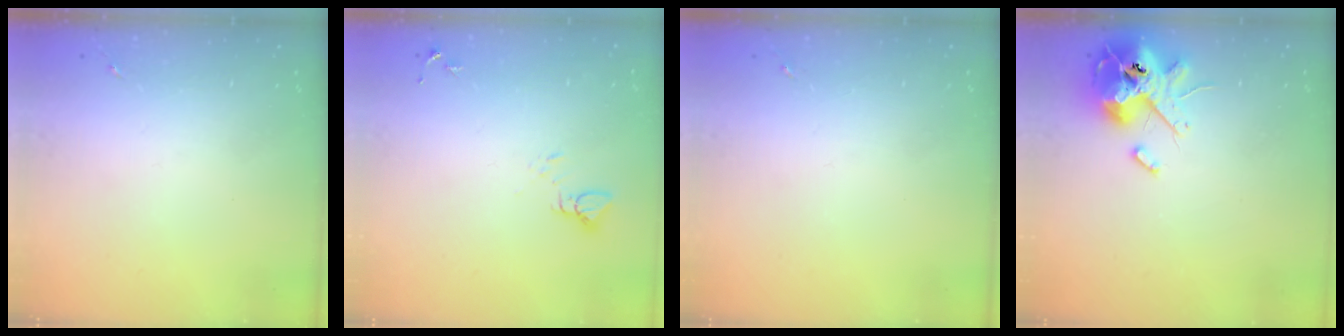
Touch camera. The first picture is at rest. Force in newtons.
{"total": 3.1, "press": 3.1, "slide": 0.1}
{"total": 0.0}
{"total": 14.3, "press": 14.0, "slide": 2.5}